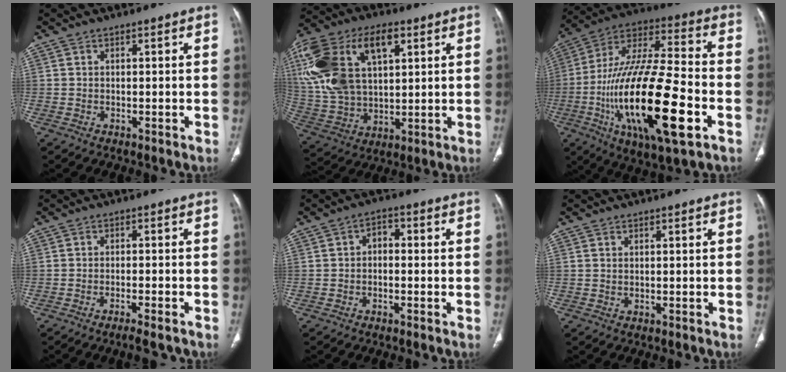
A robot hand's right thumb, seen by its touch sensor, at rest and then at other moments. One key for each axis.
{"total": 25.1, "fx": 8.4, "fy": 14.6, "fz": 18.7, "tx": -0.398, "ty": 0.014, "tz": 0.160}
{"total": 28.7, "fx": -8.0, "fy": 9.0, "fz": 26.0, "tx": -0.525, "ty": 0.008, "tz": -0.132}
{"total": 4.5, "fx": -3.6, "fy": 0.6, "fz": 2.7, "tx": -0.043, "ty": 0.010, "tz": -0.048}
{"total": 2.9, "fx": -0.4, "fy": 2.1, "fz": 2.0, "tx": -0.019, "ty": 0.014, "tz": -0.017}
{"total": 0.0}